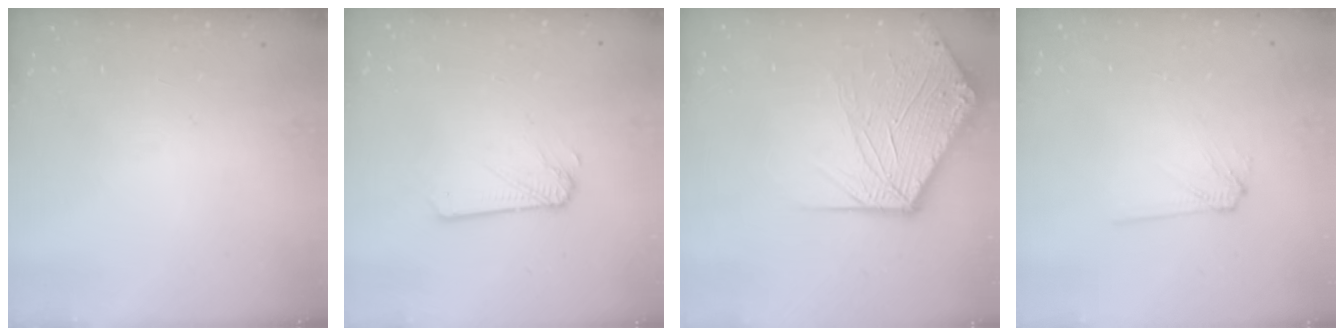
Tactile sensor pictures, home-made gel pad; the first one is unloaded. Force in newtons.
{"total": 1.9, "press": 1.9, "slide": 0.3}
{"total": 11.6, "press": 11.4, "slide": 1.7}
{"total": 4.2, "press": 4.2, "slide": 0.5}